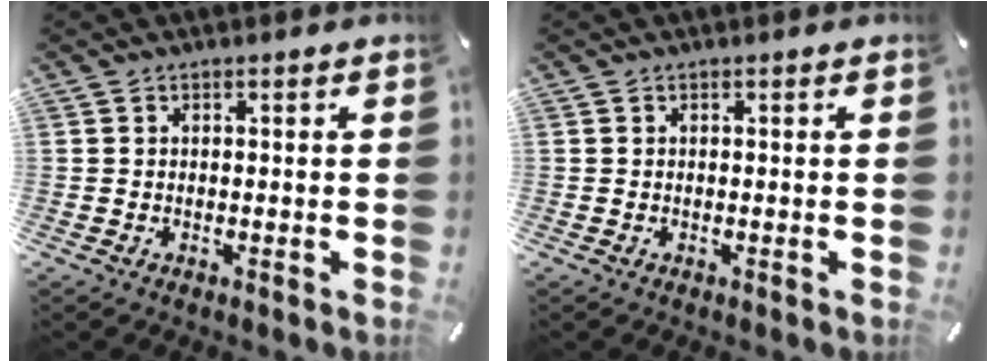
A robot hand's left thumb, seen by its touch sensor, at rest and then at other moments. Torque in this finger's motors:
{"motor_torque": [0.00, 0.00, 0.00, 0.00, 0.00]}